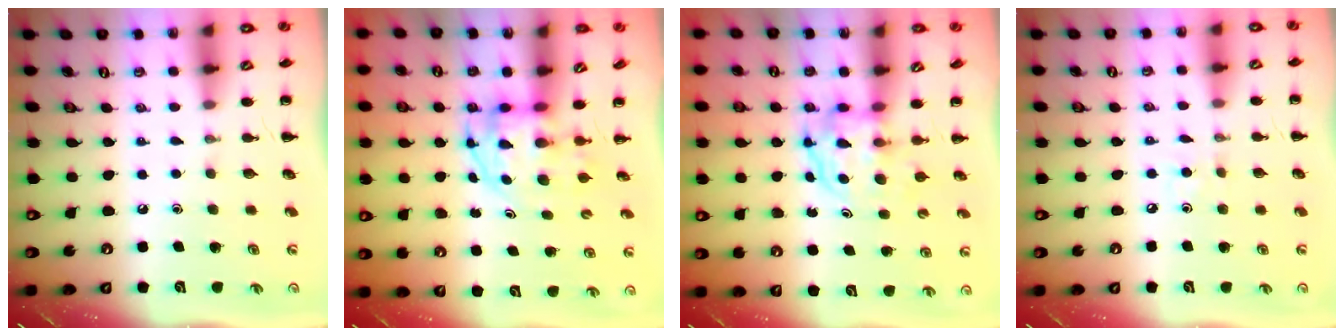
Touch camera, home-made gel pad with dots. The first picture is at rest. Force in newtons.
{"total": 3.7, "press": 3.7, "slide": 0.7}
{"total": 3.8, "press": 3.8, "slide": 0.2}
{"total": 2.5, "press": 2.3, "slide": 0.8}